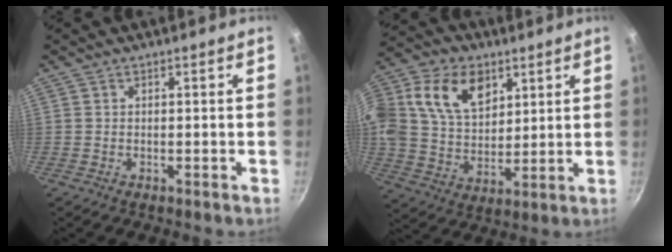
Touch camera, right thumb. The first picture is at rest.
{"total": 22.3, "force": [9.1, 15.5, 13.2], "torque": [-0.266, 0.013, 0.163]}